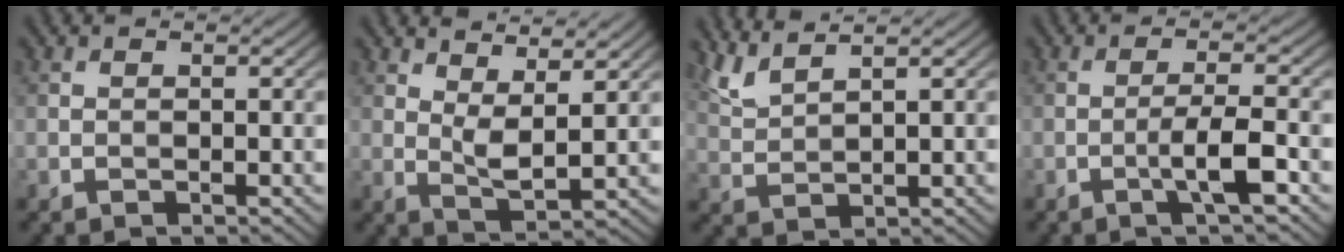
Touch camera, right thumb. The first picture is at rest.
{"total": 4.7, "force": [2.9, 1.2, 3.5], "torque": [-0.076, -0.005, 0.057]}
{"total": 4.2, "force": [3.4, 0.7, 2.4], "torque": [-0.058, 0.007, 0.076]}
{"total": 4.4, "force": [-1.7, 0.3, 4.0], "torque": [-0.070, 0.015, -0.040]}